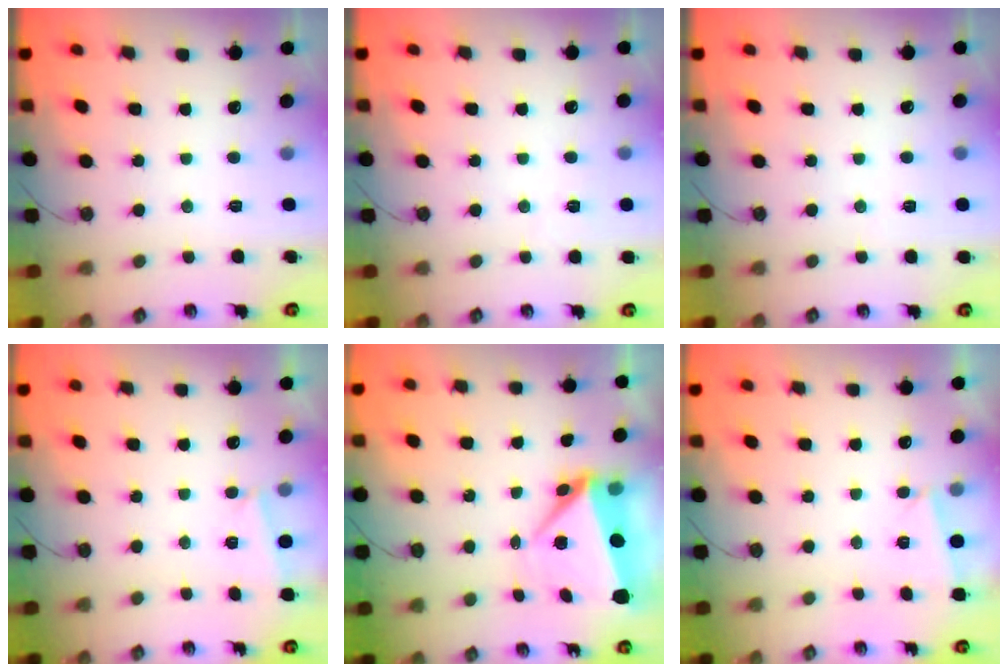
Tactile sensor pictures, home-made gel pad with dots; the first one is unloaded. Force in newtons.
{"total": 4.0, "press": 2.8, "slide": 2.8}
{"total": 1.9, "press": 1.7, "slide": 1.0}
{"total": 2.3, "press": 2.2, "slide": 0.9}
{"total": 7.1, "press": 6.7, "slide": 2.1}
{"total": 4.8, "press": 0.8, "slide": 4.7}